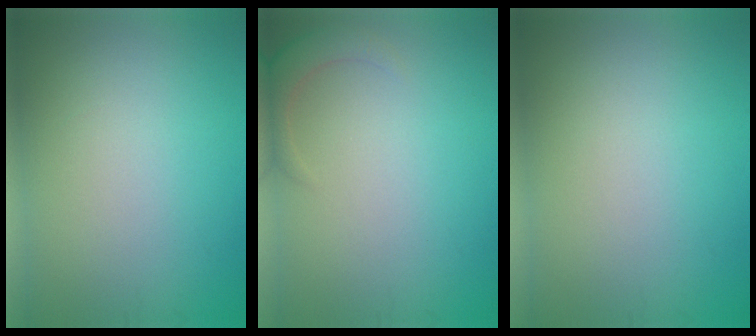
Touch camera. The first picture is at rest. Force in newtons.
{"total": 2.3, "press": 2.3, "slide": 0.4}
{"total": 0.0}